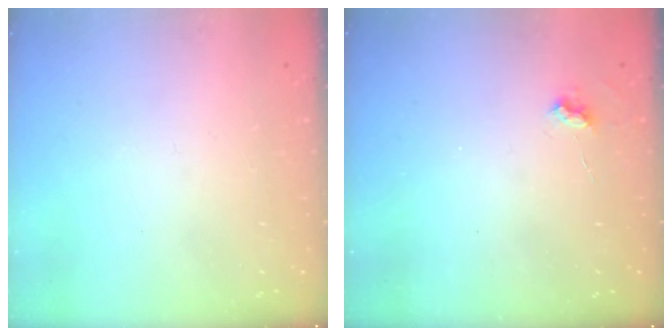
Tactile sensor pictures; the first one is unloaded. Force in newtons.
{"total": 4.5, "press": 4.5, "slide": 0.7}